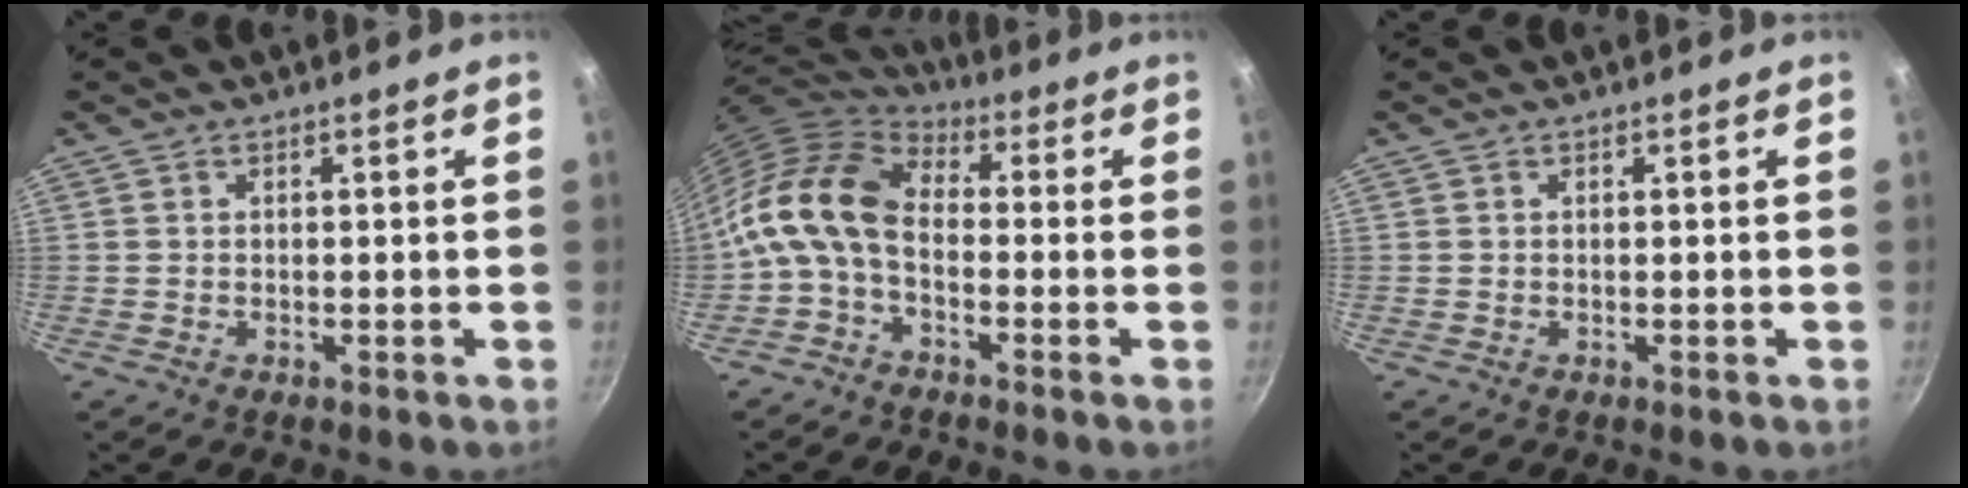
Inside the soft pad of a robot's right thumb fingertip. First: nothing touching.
{"total": 14.1, "force": [-1.7, 8.8, 10.8], "torque": [-0.210, 0.034, -0.057]}
{"total": 0.0}